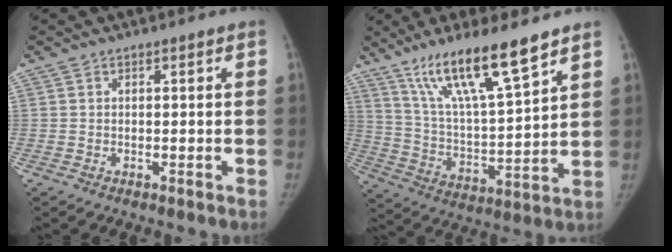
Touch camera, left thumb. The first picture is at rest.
{"total": 17.3, "force": [11.9, 2.7, 12.4], "torque": [-0.208, -0.058, 0.223]}